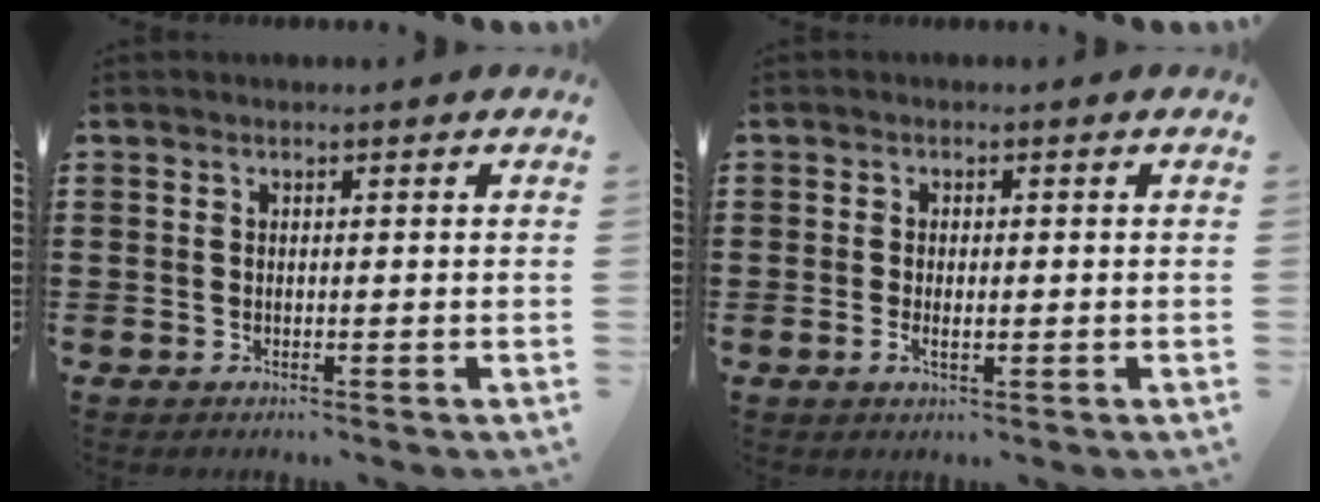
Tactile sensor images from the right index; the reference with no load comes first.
{"total": 2.1, "force": [-0.3, 0.9, 1.9], "torque": [-0.034, 0.001, -0.006]}